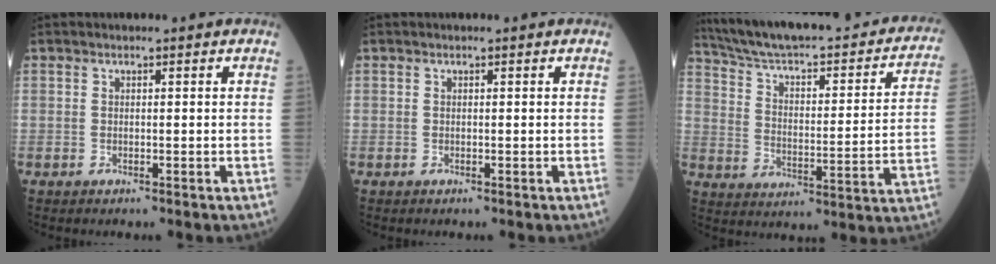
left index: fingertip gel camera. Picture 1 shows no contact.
{"total": 0.0}
{"total": 28.3, "force": [23.8, 5.8, 14.1], "torque": [-0.213, -0.019, 0.312]}